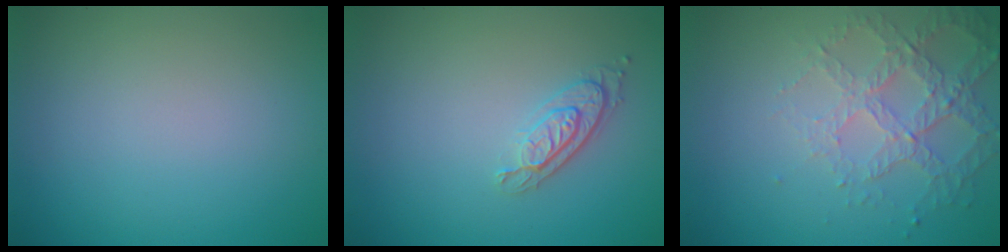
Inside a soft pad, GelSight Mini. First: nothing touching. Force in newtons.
{"total": 2.1, "press": 1.8, "slide": 1.1}
{"total": 4.2, "press": 3.1, "slide": 2.9}